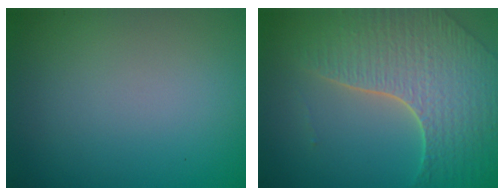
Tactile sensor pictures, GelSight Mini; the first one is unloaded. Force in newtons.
{"total": 7.2, "press": 5.2, "slide": 5.0}